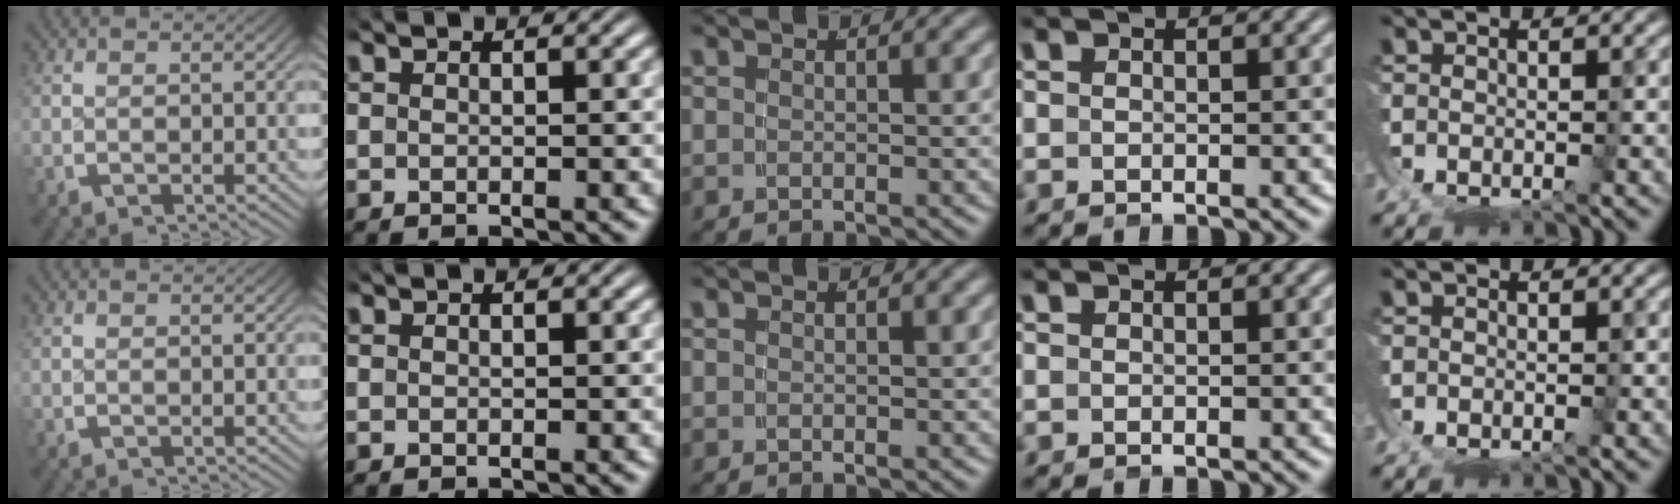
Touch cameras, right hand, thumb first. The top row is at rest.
{}